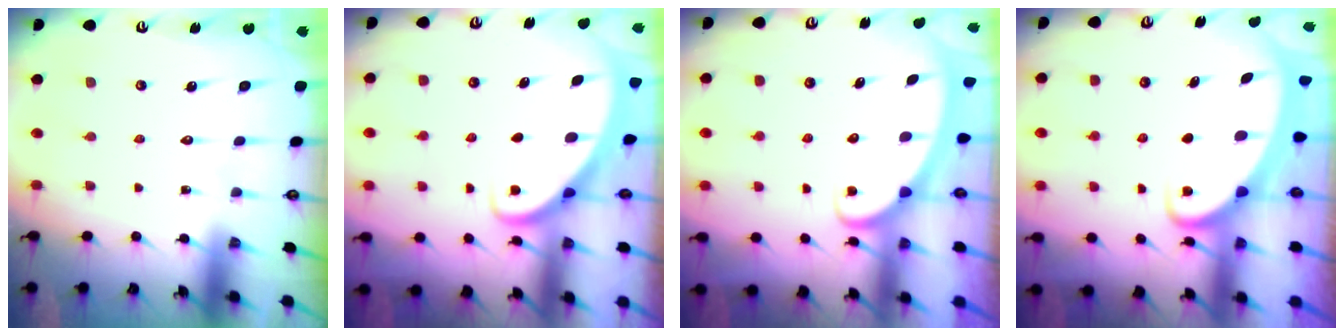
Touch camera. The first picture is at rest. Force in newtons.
{"total": 2.7, "press": 2.7, "slide": 0.2}
{"total": 2.3, "press": 2.3, "slide": 0.4}
{"total": 2.8, "press": 2.7, "slide": 0.3}